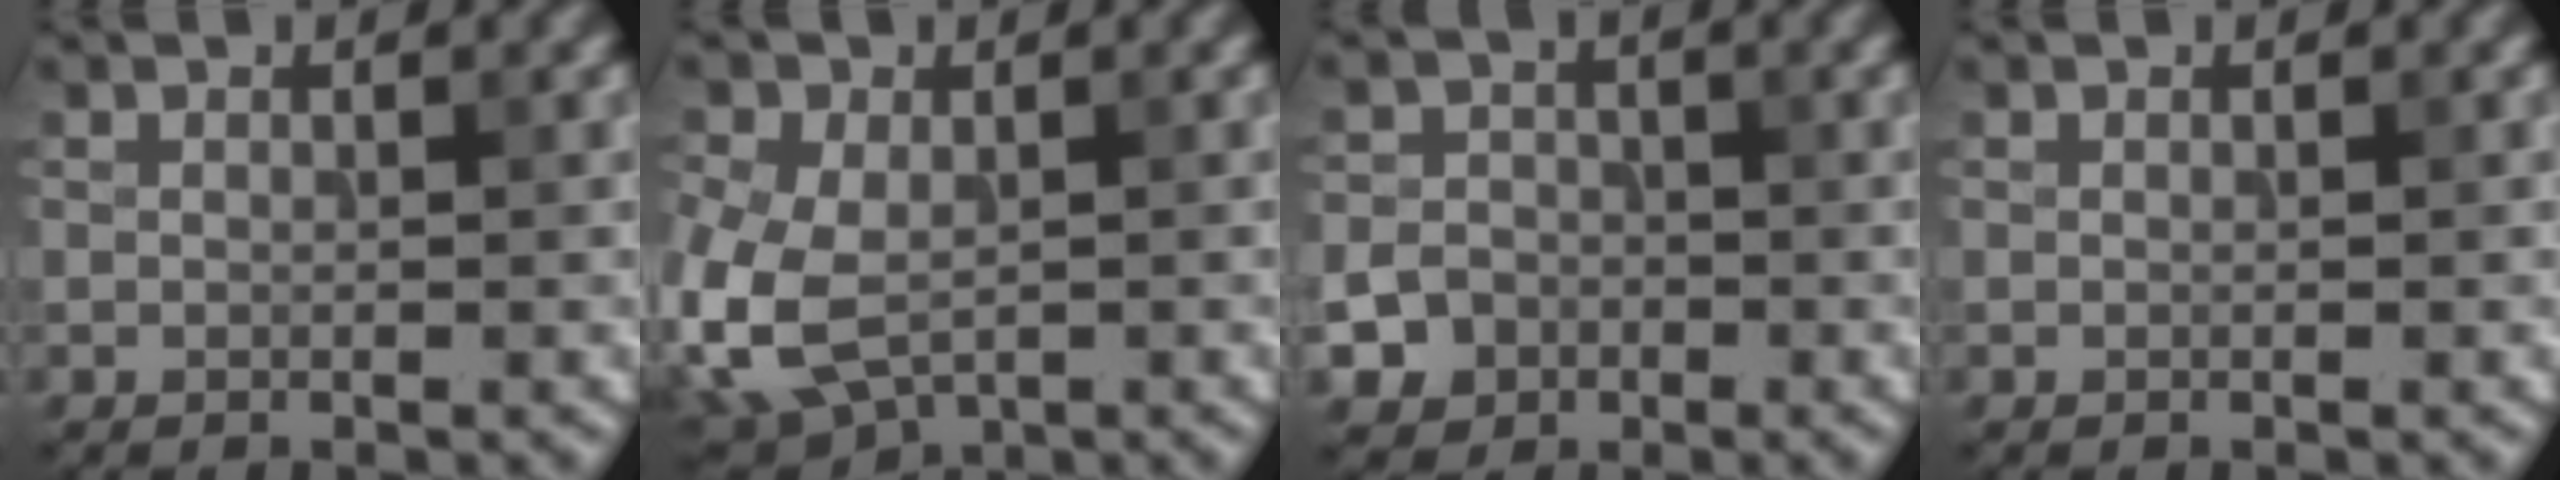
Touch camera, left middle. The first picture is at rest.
{"total": 8.2, "force": [-2.1, 5.6, 5.6], "torque": [-0.143, -0.023, -0.030]}
{"total": 4.5, "force": [-2.3, 3.8, 1.0], "torque": [0.009, -0.009, -0.050]}
{"total": 0.0}